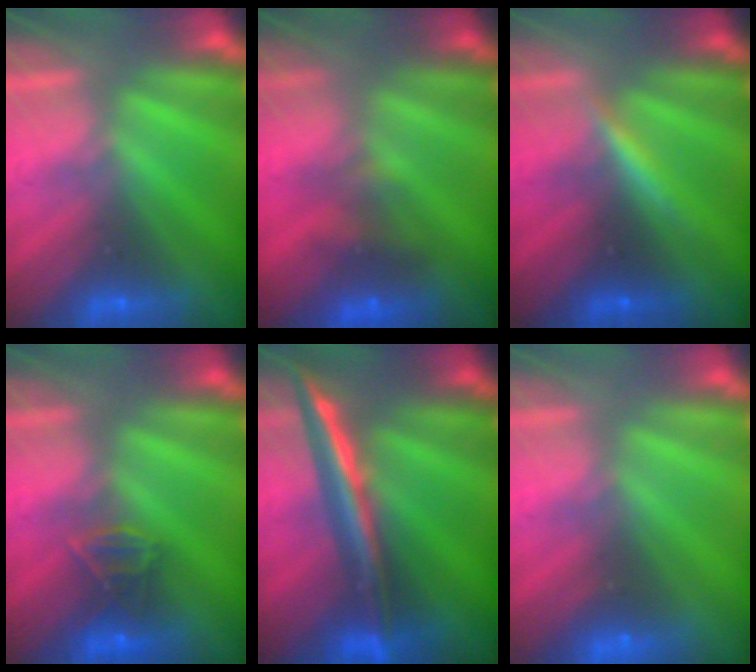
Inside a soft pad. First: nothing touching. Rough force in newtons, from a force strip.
{"total": 4.8}
{"total": 3.6}
{"total": 2.8}
{"total": 2.8}
{"total": 2.3}